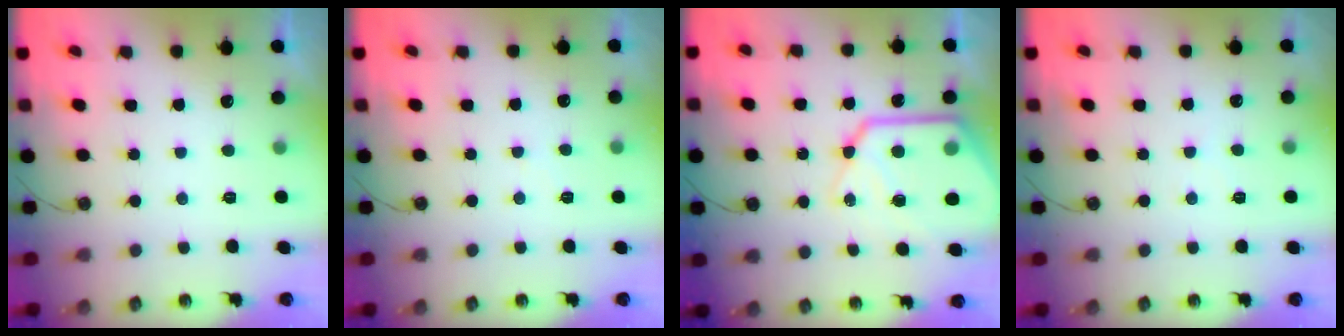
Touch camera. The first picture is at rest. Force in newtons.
{"total": 3.8, "press": 3.8, "slide": 0.6}
{"total": 19.4, "press": 19.3, "slide": 2.0}
{"total": 1.8, "press": 1.8, "slide": 0.4}